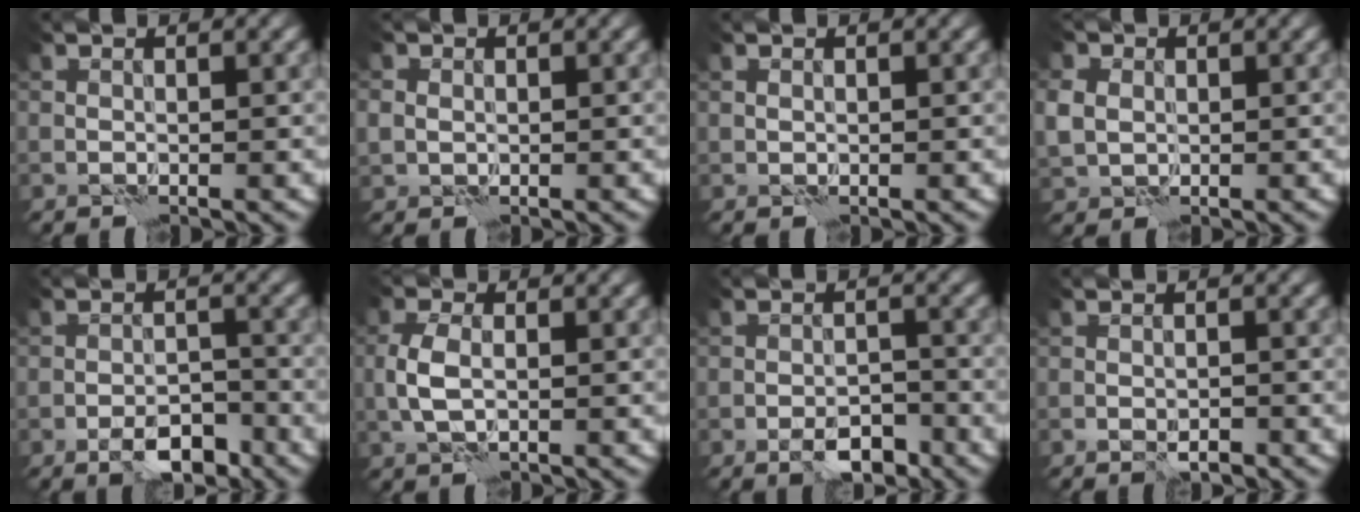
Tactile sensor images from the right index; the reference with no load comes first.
{"total": 1.7, "force": [0.2, 1.5, 0.7], "torque": [-0.013, 0.002, 0.001]}
{"total": 0.0}
{"total": 3.1, "force": [0.4, 2.6, 1.5], "torque": [-0.045, 0.003, 0.008]}
{"total": 4.5, "force": [-3.0, 1.7, 2.9], "torque": [-0.039, 0.003, -0.049]}
{"total": 3.0, "force": [-0.2, 1.7, 2.4], "torque": [-0.060, 0.000, -0.006]}
{"total": 3.8, "force": [-2.5, 1.5, 2.5], "torque": [-0.034, 0.002, -0.042]}
{"total": 1.5, "force": [-0.9, 0.6, 1.1], "torque": [-0.018, 0.000, -0.017]}